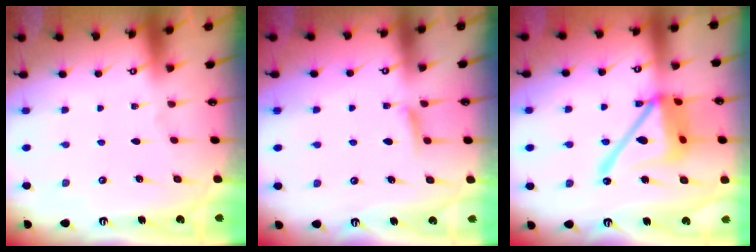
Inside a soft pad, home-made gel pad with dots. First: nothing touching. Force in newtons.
{"total": 5.9, "press": 5.8, "slide": 0.8}
{"total": 18.7, "press": 18.6, "slide": 1.9}